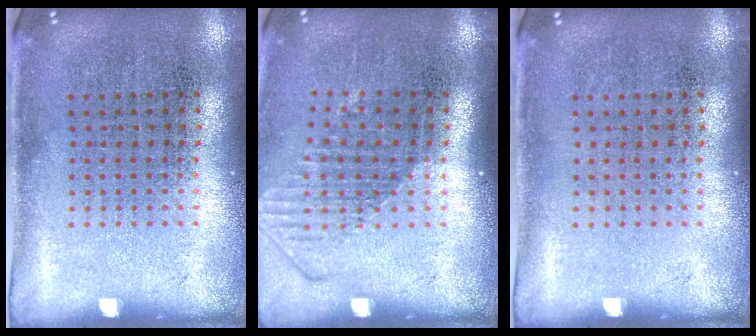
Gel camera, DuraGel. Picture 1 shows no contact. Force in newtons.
{"total": 1.5, "press": 1.2, "slide": 1.0}
{"total": 0.0}